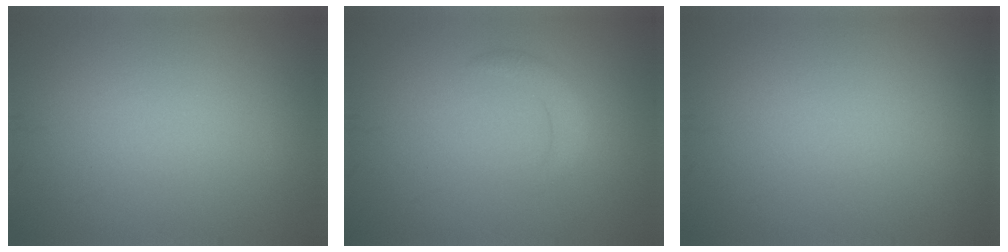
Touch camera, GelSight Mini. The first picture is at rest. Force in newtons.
{"total": 1.7, "press": 1.7, "slide": 0.1}
{"total": 0.0}